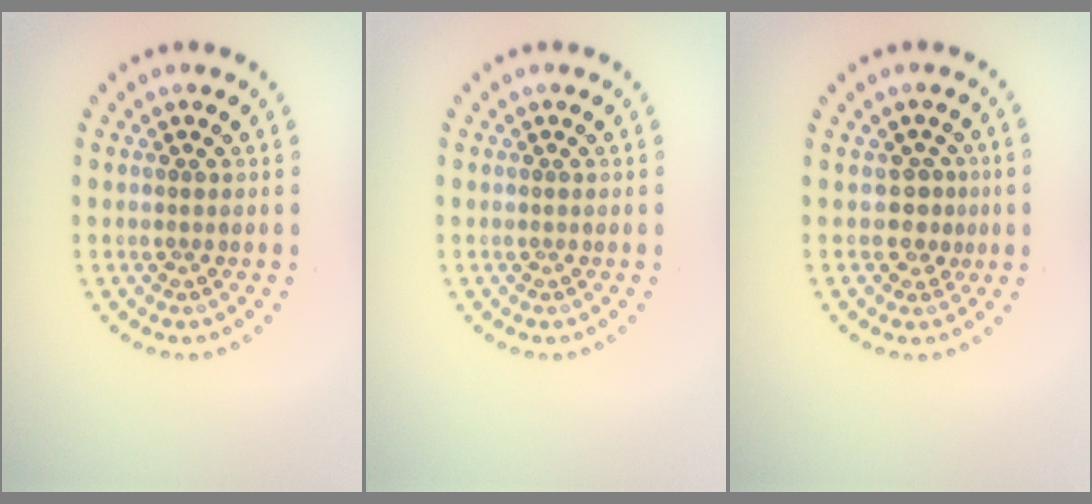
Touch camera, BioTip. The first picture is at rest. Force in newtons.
{"total": 0.0}
{"total": 2.0, "press": 1.5, "slide": 1.3}